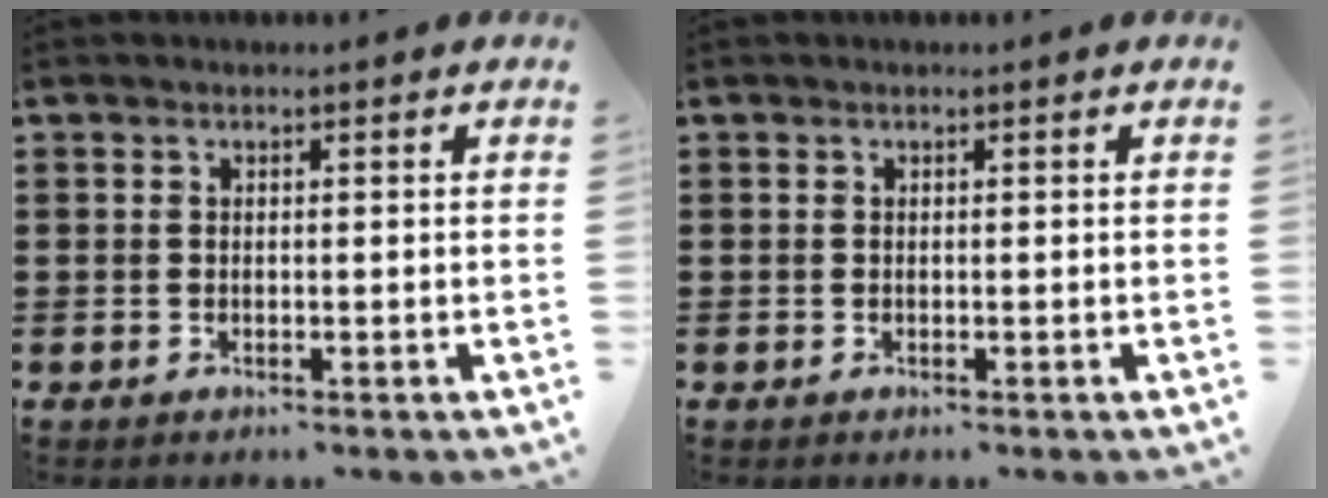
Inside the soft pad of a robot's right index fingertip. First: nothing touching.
{"total": 0.0}